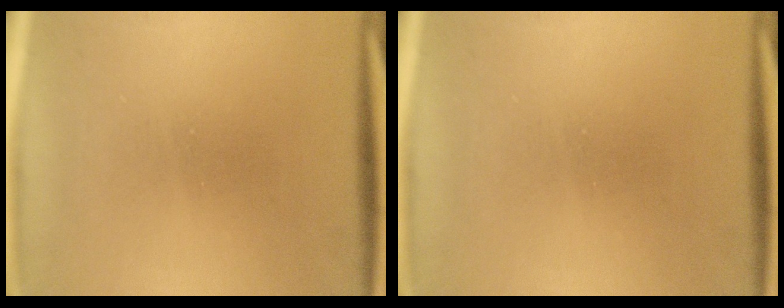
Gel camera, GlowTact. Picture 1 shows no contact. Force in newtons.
{"total": 0.0}